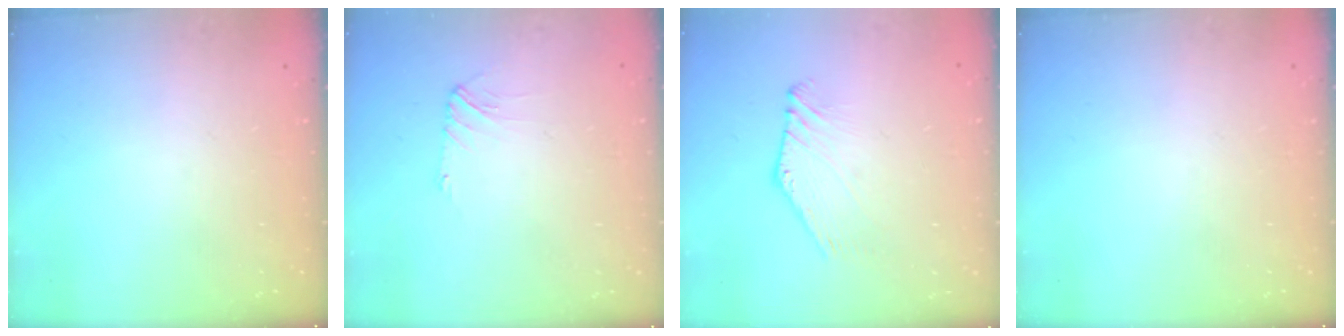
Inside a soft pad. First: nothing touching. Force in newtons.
{"total": 2.8, "press": 2.7, "slide": 0.5}
{"total": 1.1, "press": 1.1, "slide": 0.2}
{"total": 0.0}